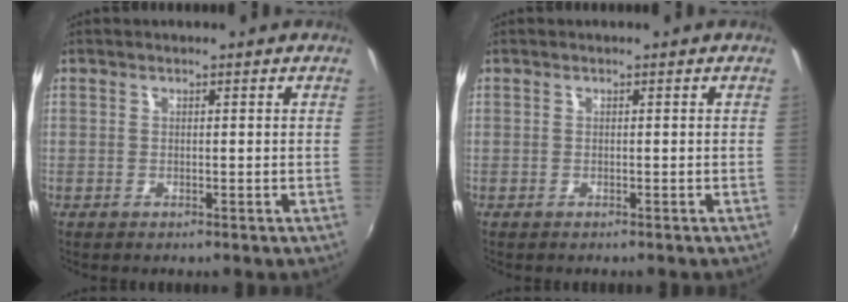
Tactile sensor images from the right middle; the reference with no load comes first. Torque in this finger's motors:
{"motor_torque": [0.09, -0.11, 0.00, 0.00]}